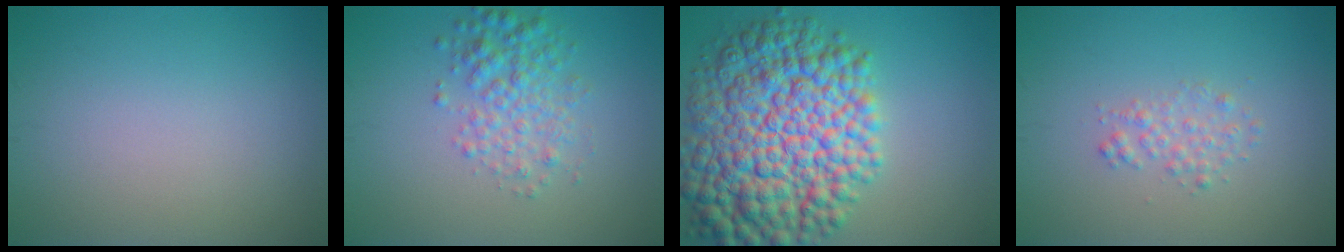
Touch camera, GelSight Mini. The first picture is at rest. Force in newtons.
{"total": 3.4, "press": 3.4, "slide": 0.0}
{"total": 13.6, "press": 13.6, "slide": 0.2}
{"total": 1.5, "press": 1.5, "slide": 0.0}